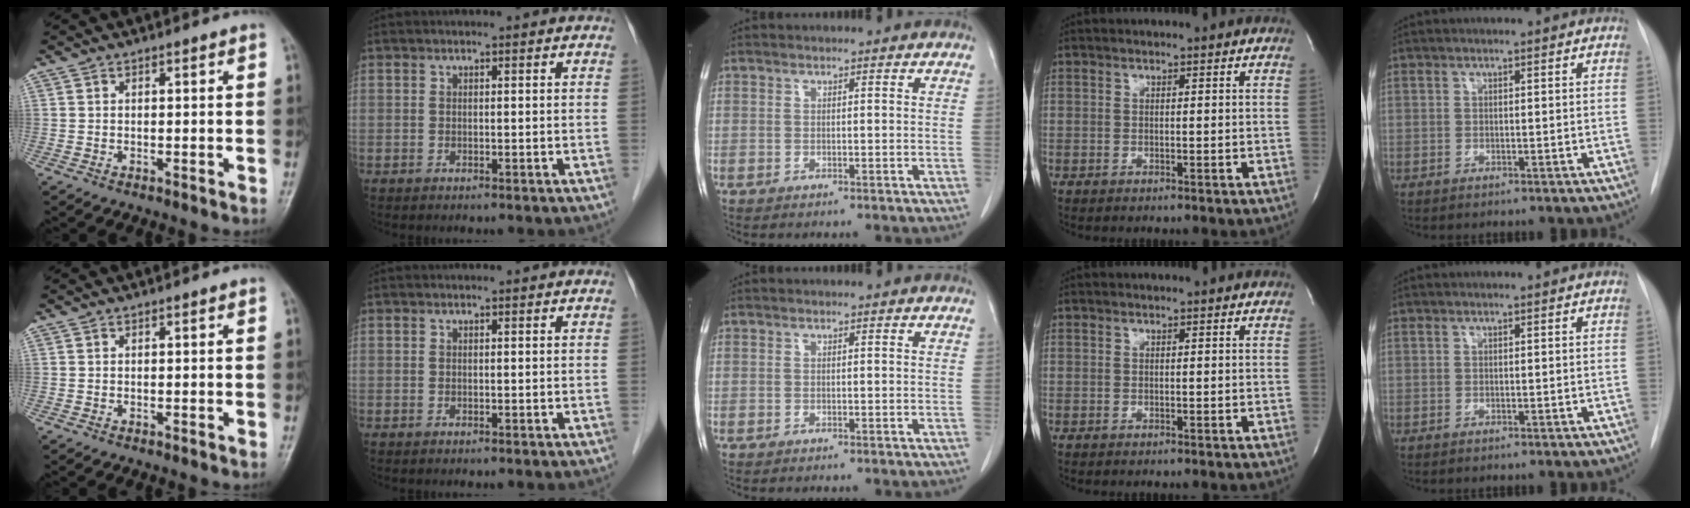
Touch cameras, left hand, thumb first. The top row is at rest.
{}